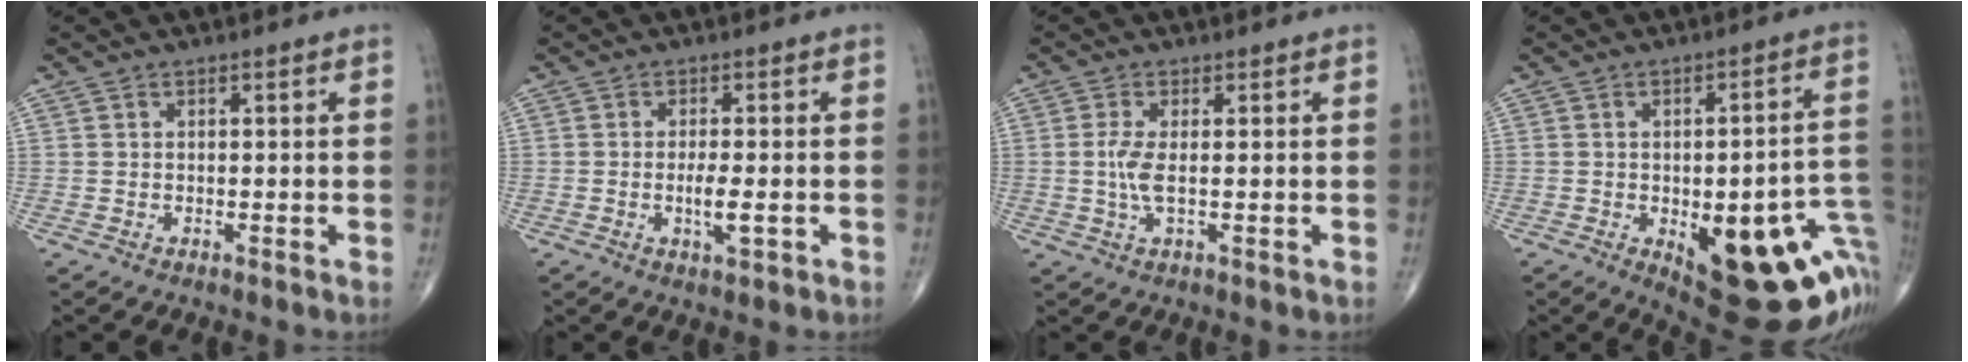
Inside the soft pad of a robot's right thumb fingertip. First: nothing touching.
{"total": 4.1, "force": [-1.0, 1.3, 3.7], "torque": [-0.070, -0.005, -0.015]}
{"total": 3.8, "force": [0.0, 1.0, 3.6], "torque": [-0.094, -0.006, -0.002]}
{"total": 26.4, "force": [-7.1, 10.3, 23.2], "torque": [-0.216, 0.019, -0.064]}